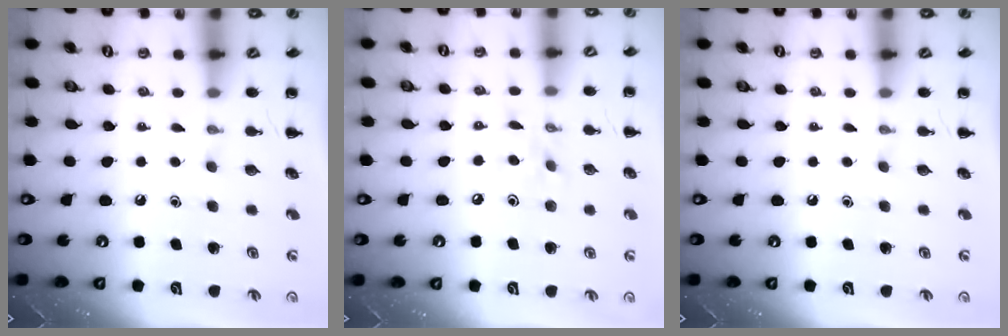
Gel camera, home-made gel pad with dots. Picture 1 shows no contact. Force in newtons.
{"total": 3.9, "press": 3.8, "slide": 0.8}
{"total": 0.0}